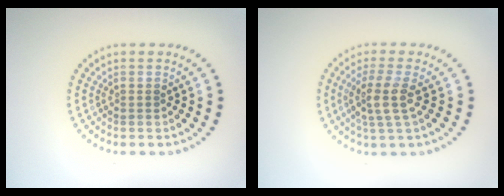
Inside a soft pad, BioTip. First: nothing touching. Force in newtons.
{"total": 3.0, "press": 2.4, "slide": 1.8}